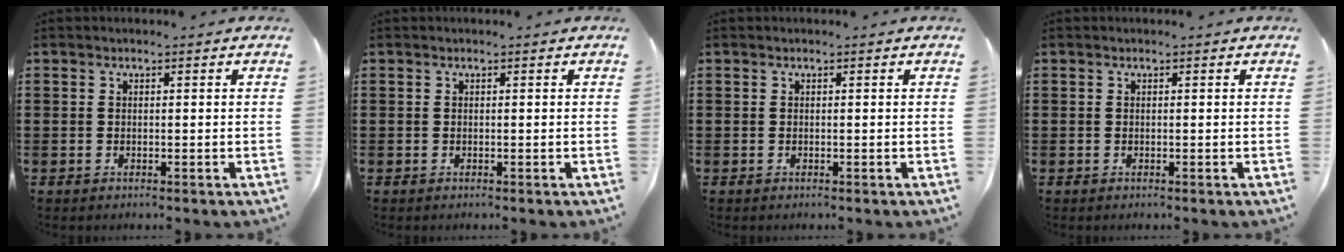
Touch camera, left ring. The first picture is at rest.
{"total": 0.0}
{"total": 0.0}
{"total": 0.0}